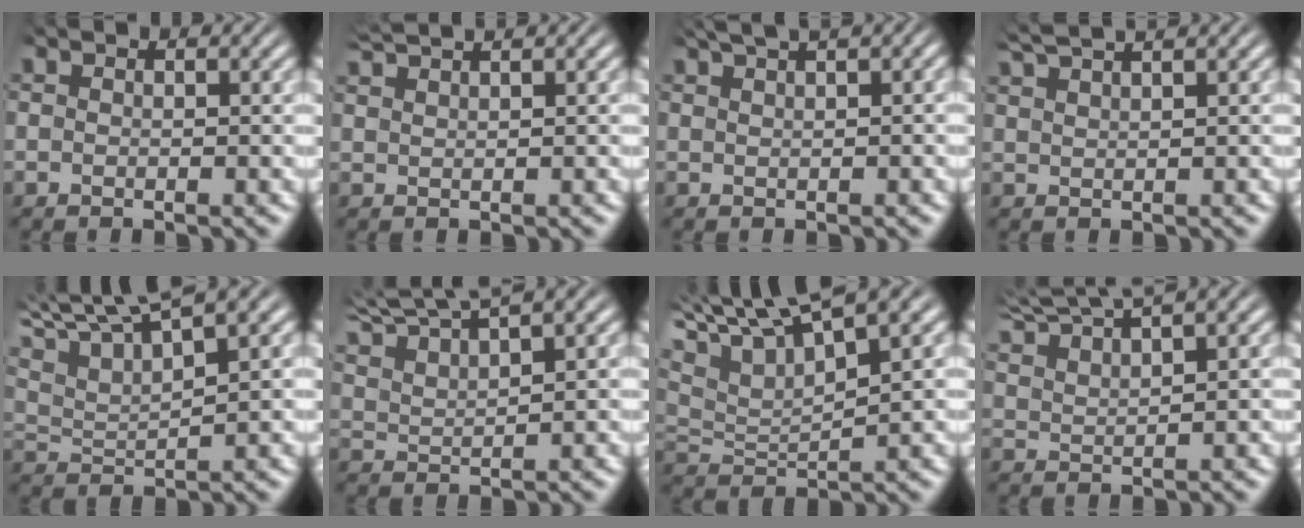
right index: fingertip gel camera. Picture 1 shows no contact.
{"total": 2.5, "force": [2.3, -0.4, 0.7], "torque": [-0.006, 0.005, 0.046]}
{"total": 2.9, "force": [2.3, 0.1, 1.8], "torque": [-0.016, 0.011, 0.038]}
{"total": 3.5, "force": [3.2, -0.1, 1.4], "torque": [-0.024, 0.006, 0.059]}
{"total": 7.6, "force": [5.3, 3.2, 4.5], "torque": [-0.092, 0.013, 0.081]}
{"total": 6.5, "force": [4.7, 3.0, 3.2], "torque": [-0.069, 0.015, 0.073]}
{"total": 8.6, "force": [4.3, 4.9, 5.6], "torque": [-0.119, 0.003, 0.072]}
{"total": 6.0, "force": [4.9, 2.1, 2.8], "torque": [-0.055, 0.013, 0.081]}